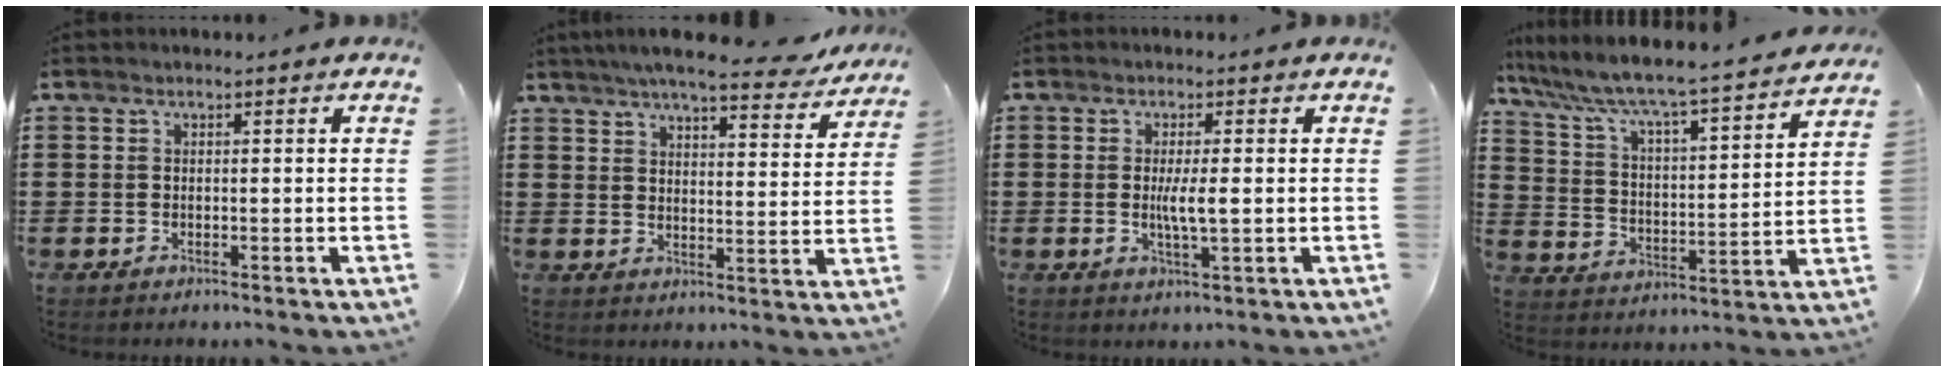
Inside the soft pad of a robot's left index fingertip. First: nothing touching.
{"total": 6.9, "force": [6.1, 0.4, 3.3], "torque": [-0.075, -0.028, 0.104]}
{"total": 3.7, "force": [0.1, 0.5, 3.7], "torque": [-0.067, -0.003, -0.001]}
{"total": 5.4, "force": [4.8, 0.3, 2.5], "torque": [-0.073, -0.045, 0.070]}